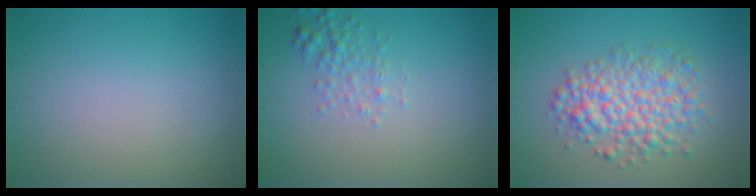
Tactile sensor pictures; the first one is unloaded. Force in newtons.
{"total": 1.6, "press": 1.6, "slide": 0.1}
{"total": 5.2, "press": 5.2, "slide": 0.2}